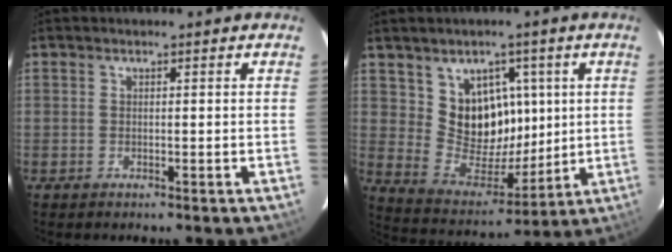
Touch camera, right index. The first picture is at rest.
{"total": 11.0, "force": [3.3, 9.4, 4.7], "torque": [-0.083, 0.002, 0.076]}